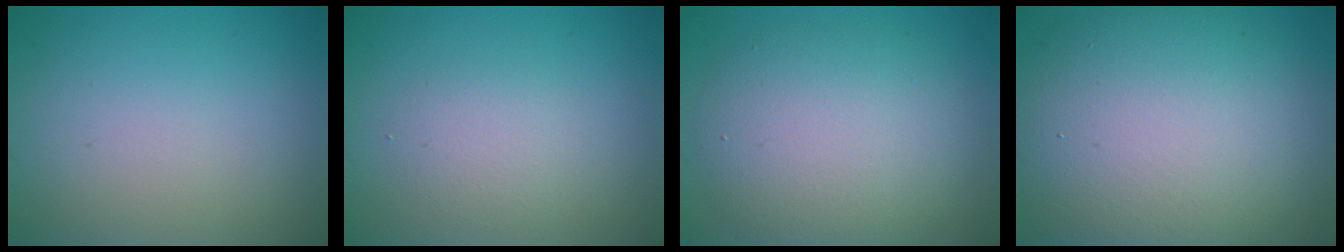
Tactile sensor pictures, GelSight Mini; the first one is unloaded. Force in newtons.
{"total": 2.0, "press": 2.0, "slide": 0.1}
{"total": 7.2, "press": 7.2, "slide": 0.3}
{"total": 13.9, "press": 13.8, "slide": 0.9}